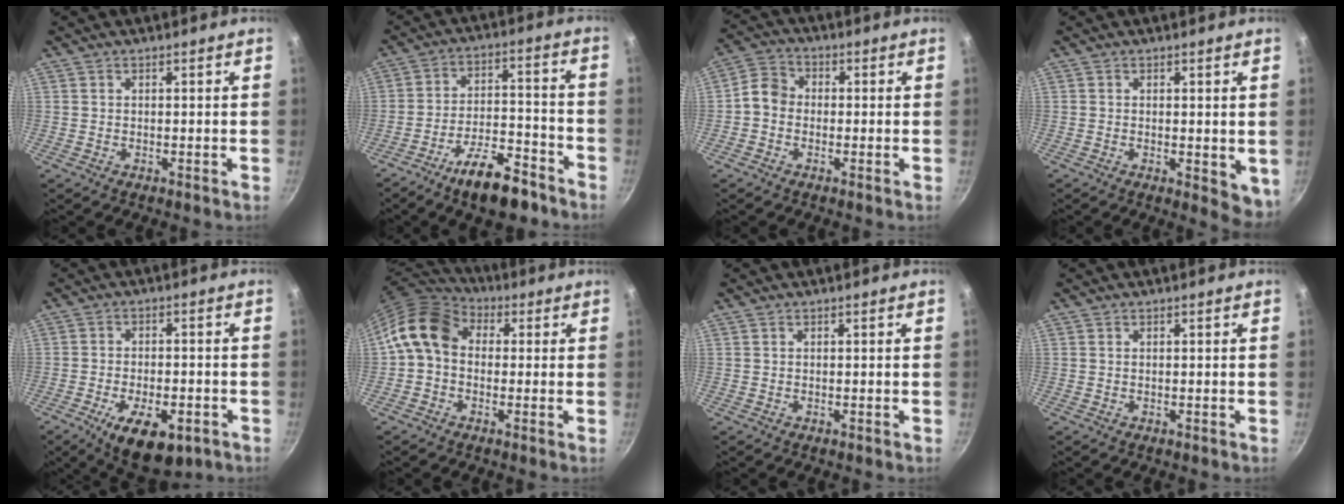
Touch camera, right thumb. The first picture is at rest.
{"total": 12.9, "force": [-8.8, 4.6, 8.1], "torque": [-0.117, 0.071, -0.139]}
{"total": 5.0, "force": [-1.1, 4.2, 2.6], "torque": [-0.028, 0.018, -0.038]}
{"total": 5.0, "force": [-0.1, 2.4, 4.3], "torque": [-0.052, -0.013, -0.001]}
{"total": 12.3, "force": [-5.8, 5.8, 9.1], "torque": [-0.126, 0.014, -0.079]}
{"total": 10.8, "force": [0.8, 8.5, 6.6], "torque": [-0.100, 0.025, -0.009]}
{"total": 0.0}
{"total": 0.0}